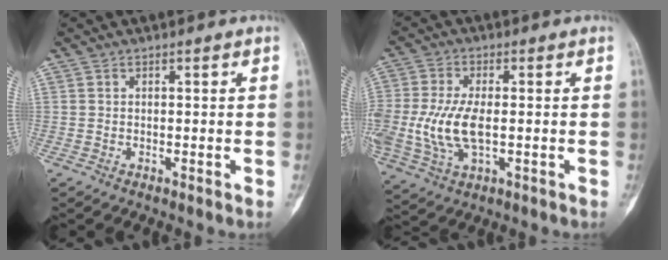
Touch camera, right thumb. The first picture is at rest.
{"total": 11.1, "force": [-0.9, 5.5, 9.6], "torque": [-0.217, -0.003, -0.013]}